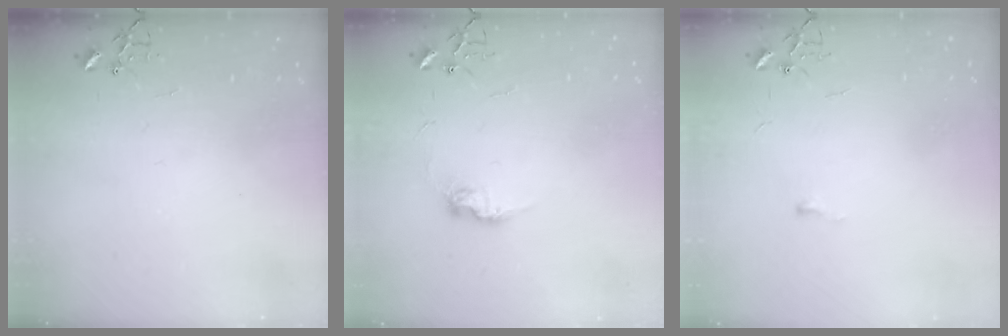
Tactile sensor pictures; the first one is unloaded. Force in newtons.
{"total": 8.5, "press": 8.4, "slide": 0.7}
{"total": 3.0, "press": 2.9, "slide": 0.4}